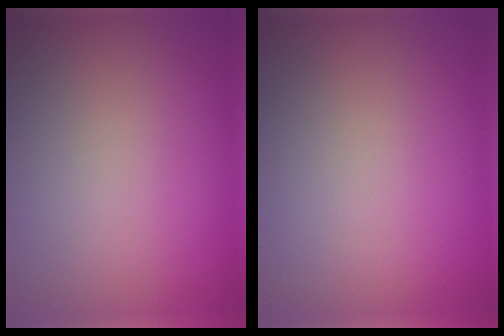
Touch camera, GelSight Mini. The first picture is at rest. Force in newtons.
{"total": 0.0}